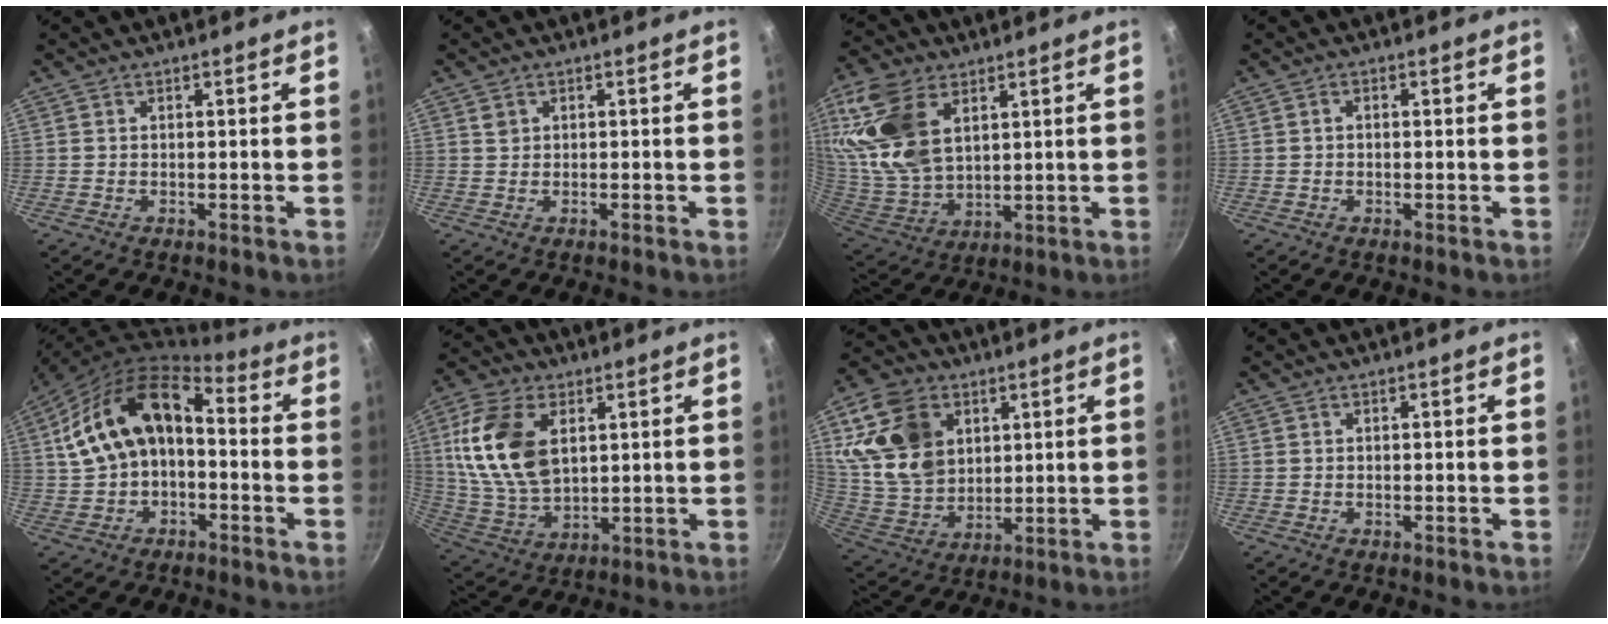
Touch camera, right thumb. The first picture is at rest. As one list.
[{"total": 0.8, "force": [0.3, 0.6, 0.3], "torque": [-0.006, 0.001, 0.004]}, {"total": 18.8, "force": [7.4, 11.7, 12.8], "torque": [-0.253, -0.029, 0.155]}, {"total": 0.7, "force": [0.0, 0.4, 0.5], "torque": [-0.012, 0.006, -0.001]}, {"total": 15.4, "force": [0.5, 9.7, 12.0], "torque": [-0.198, 0.053, 0.001]}, {"total": 16.9, "force": [4.5, 10.3, 12.6], "torque": [-0.229, -0.011, 0.098]}, {"total": 17.8, "force": [5.9, 13.2, 10.4], "torque": [-0.173, -0.016, 0.124]}, {"total": 0.0}]